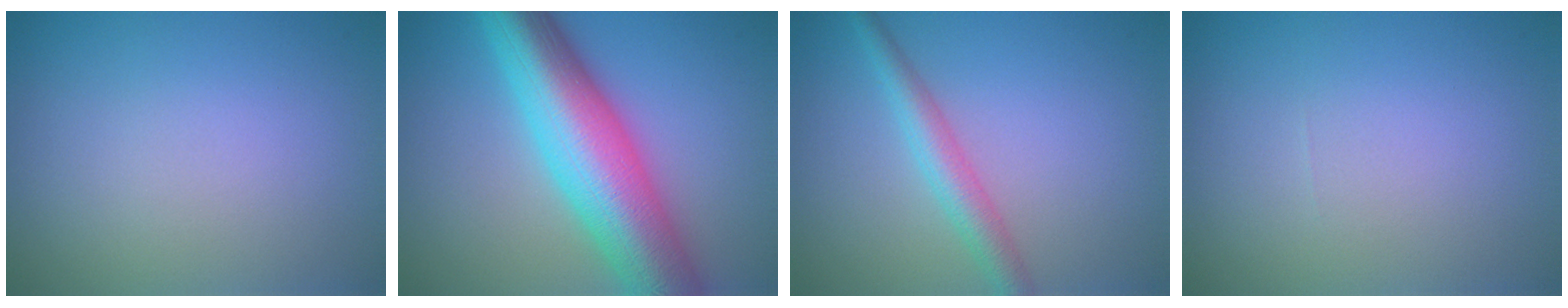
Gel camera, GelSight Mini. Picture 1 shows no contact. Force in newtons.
{"total": 11.4, "press": 11.4, "slide": 0.2}
{"total": 2.9, "press": 2.9, "slide": 0.1}
{"total": 0.0}